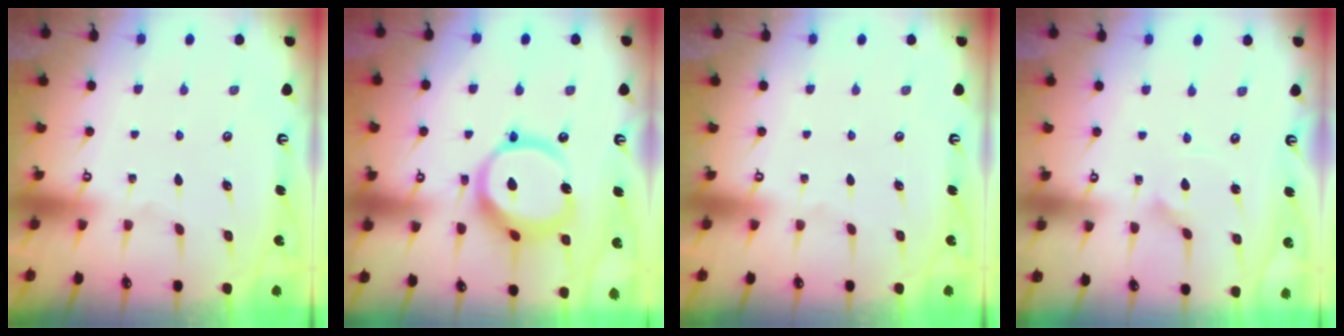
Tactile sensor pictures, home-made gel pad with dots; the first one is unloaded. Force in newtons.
{"total": 16.3, "press": 16.2, "slide": 2.0}
{"total": 0.0}
{"total": 1.6, "press": 1.6, "slide": 0.2}